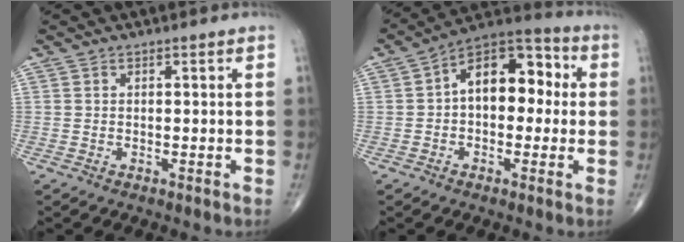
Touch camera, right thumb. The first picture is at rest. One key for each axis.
{"total": 13.8, "fx": 1.2, "fy": 8.5, "fz": 10.8, "tx": -0.120, "ty": 0.041, "tz": 0.001}